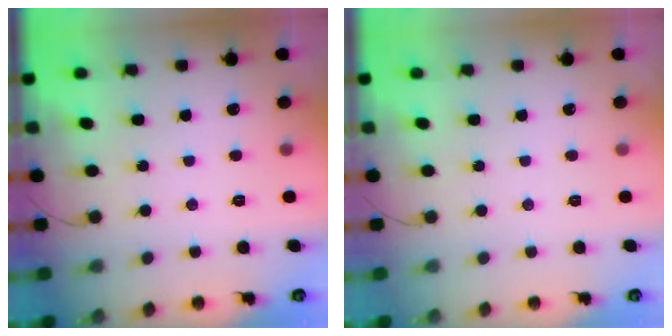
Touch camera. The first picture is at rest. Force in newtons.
{"total": 0.0}